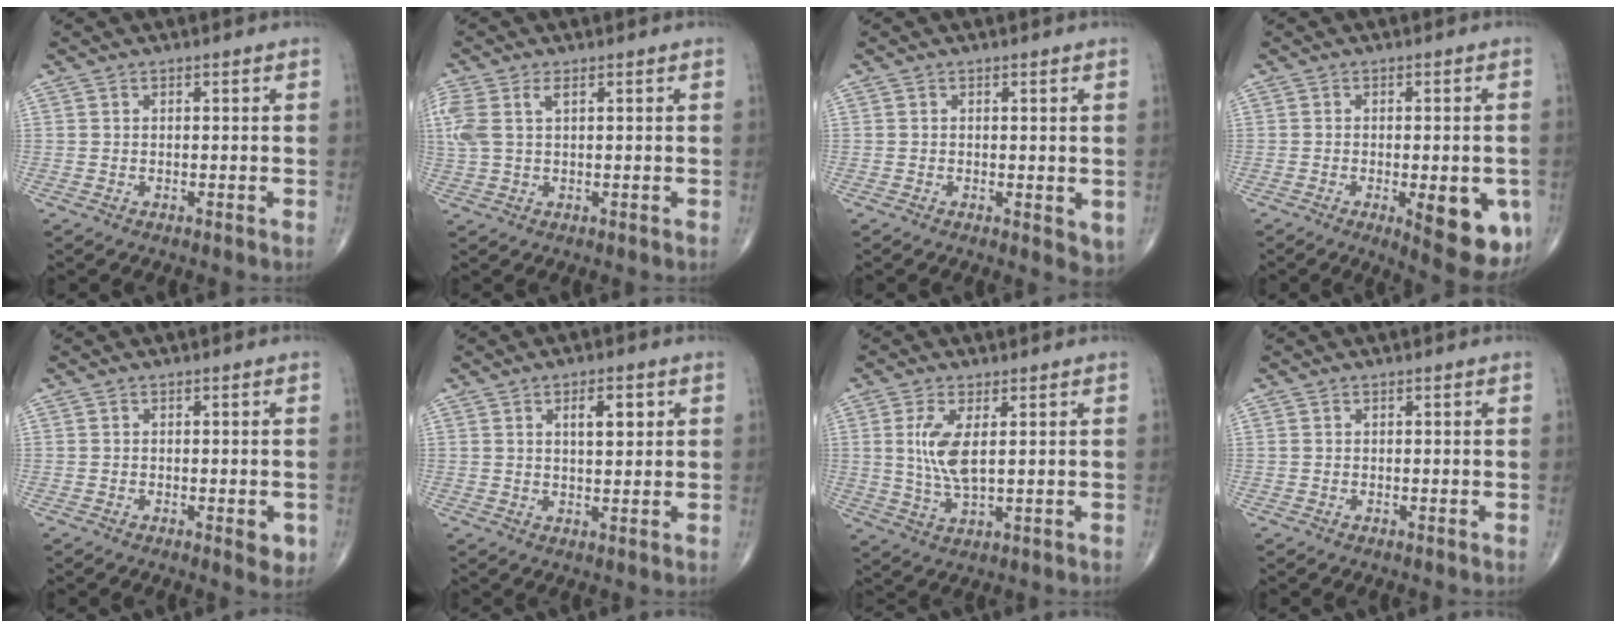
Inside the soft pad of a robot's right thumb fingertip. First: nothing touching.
{"total": 6.9, "force": [2.2, 3.5, 5.5], "torque": [-0.160, 0.019, 0.051]}
{"total": 3.2, "force": [-0.2, 1.5, 2.8], "torque": [-0.026, -0.008, -0.004]}
{"total": 12.2, "force": [-3.7, 4.3, 10.8], "torque": [-0.120, -0.010, -0.036]}
{"total": 3.0, "force": [-1.0, 1.2, 2.6], "torque": [-0.023, -0.003, -0.012]}
{"total": 4.6, "force": [1.7, 1.9, 3.8], "torque": [-0.050, -0.010, 0.025]}
{"total": 6.8, "force": [1.3, 2.3, 6.2], "torque": [-0.140, -0.016, 0.032]}
{"total": 0.0}